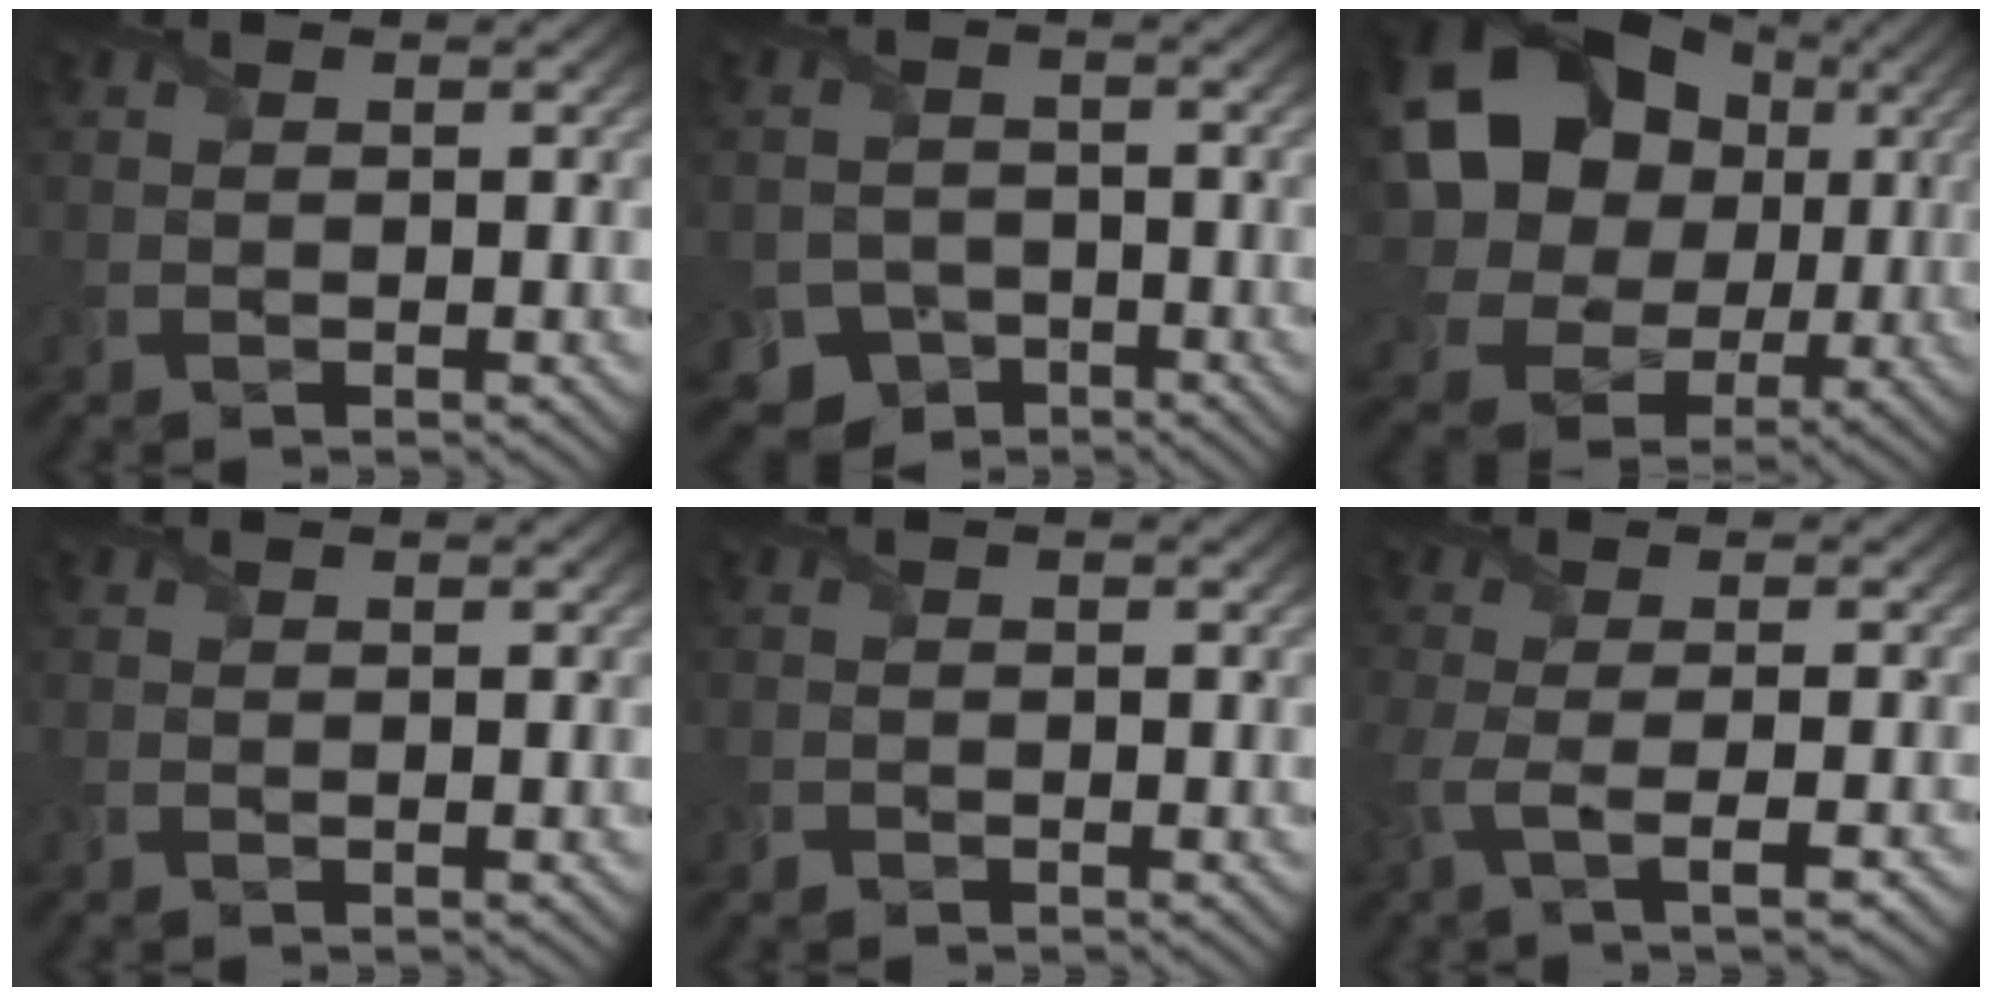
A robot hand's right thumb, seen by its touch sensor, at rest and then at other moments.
{"total": 5.0, "force": [-3.2, 3.8, 0.9], "torque": [-0.013, -0.009, -0.055]}
{"total": 19.3, "force": [3.7, 15.9, 10.3], "torque": [-0.269, 0.014, 0.082]}
{"total": 0.0}
{"total": 0.7, "force": [-0.6, 0.4, -0.2], "torque": [0.005, -0.004, -0.011]}
{"total": 5.3, "force": [-2.1, 1.2, 4.8], "torque": [-0.085, -0.006, -0.049]}